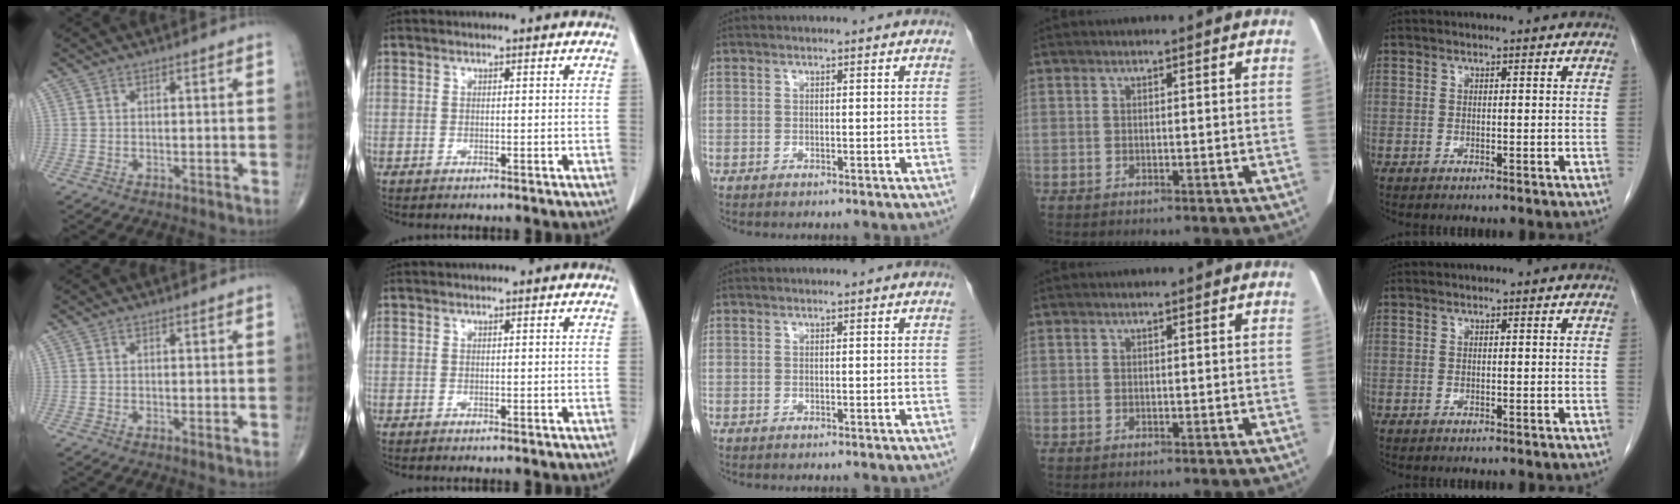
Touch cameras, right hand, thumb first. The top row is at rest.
{"thumb": {"total": 0.6, "force": [0.0, 0.0, 0.6], "torque": [-0.014, -0.004, -0.003]}}